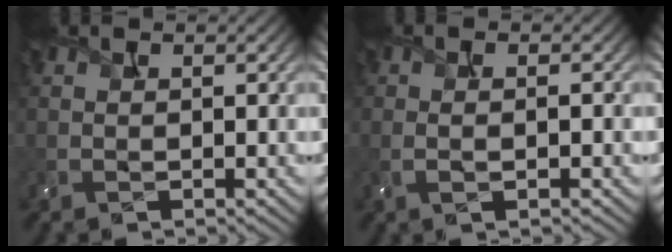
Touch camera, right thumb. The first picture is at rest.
{"total": 2.4, "force": [-0.2, 0.4, 2.4], "torque": [-0.037, -0.002, -0.009]}